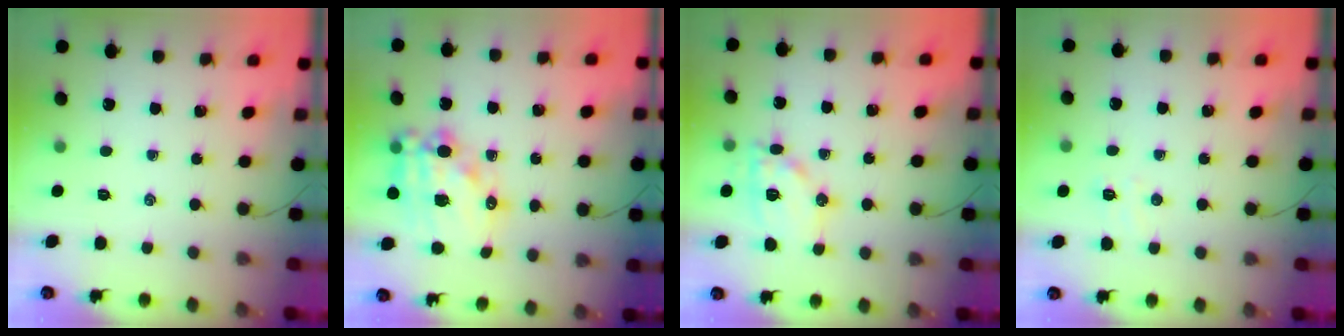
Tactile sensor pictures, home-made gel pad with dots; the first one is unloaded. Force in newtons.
{"total": 16.7, "press": 16.2, "slide": 3.7}
{"total": 12.4, "press": 12.3, "slide": 1.3}
{"total": 3.5, "press": 3.4, "slide": 0.9}